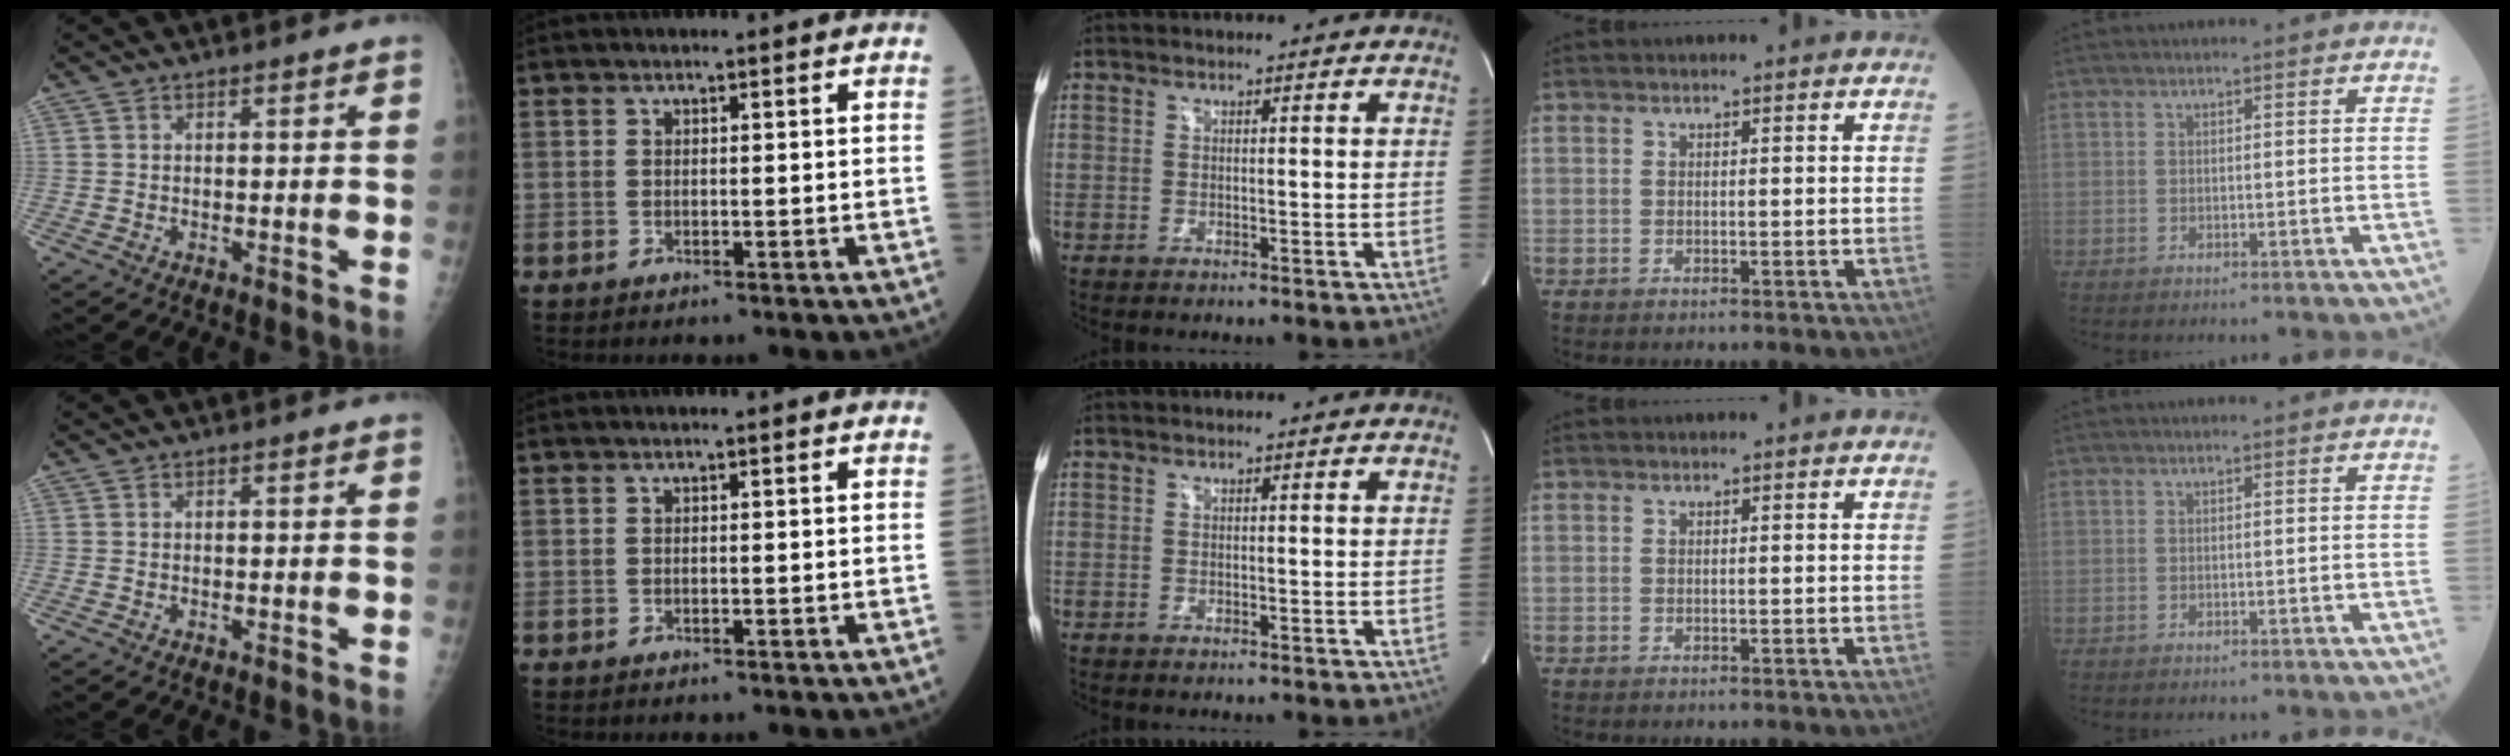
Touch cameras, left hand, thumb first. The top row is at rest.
{}